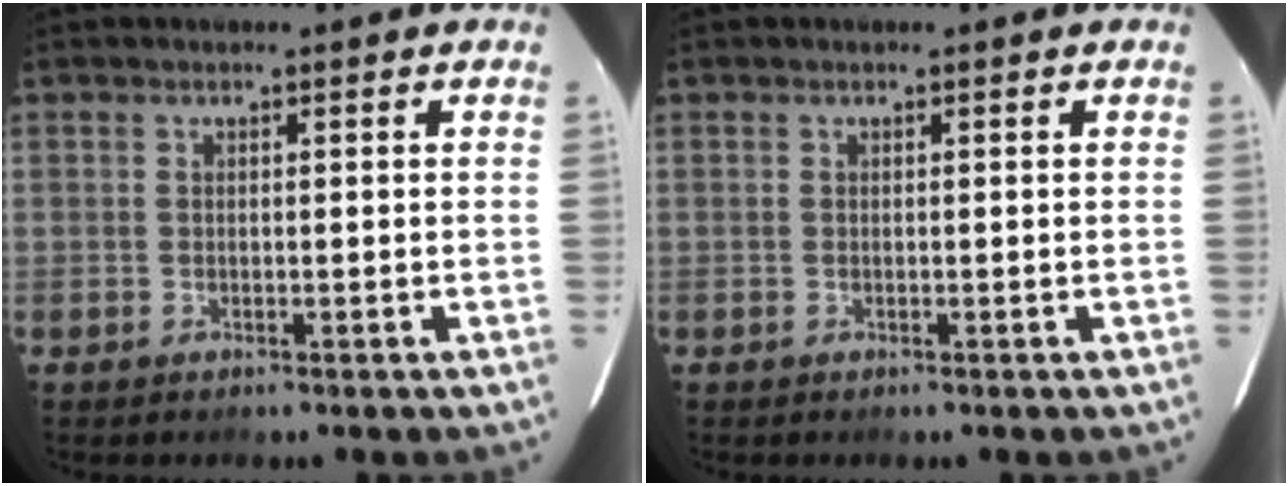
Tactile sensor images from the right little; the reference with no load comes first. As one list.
[{"total": 0.0}]